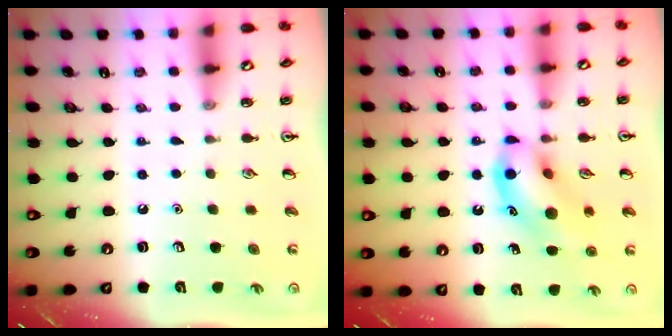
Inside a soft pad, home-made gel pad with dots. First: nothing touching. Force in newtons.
{"total": 12.8, "press": 12.6, "slide": 2.4}